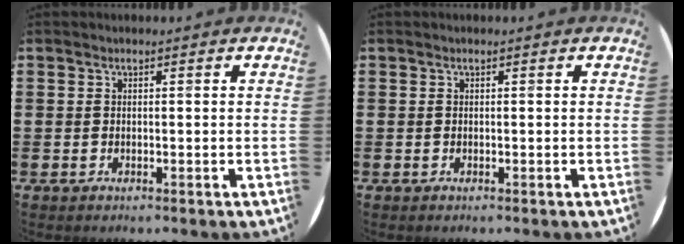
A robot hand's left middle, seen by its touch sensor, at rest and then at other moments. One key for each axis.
{"total": 0.0}